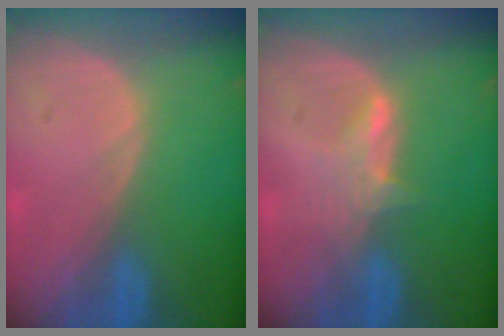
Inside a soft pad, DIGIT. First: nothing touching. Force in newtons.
{"total": 2.9, "press": 2.9, "slide": 0.4}